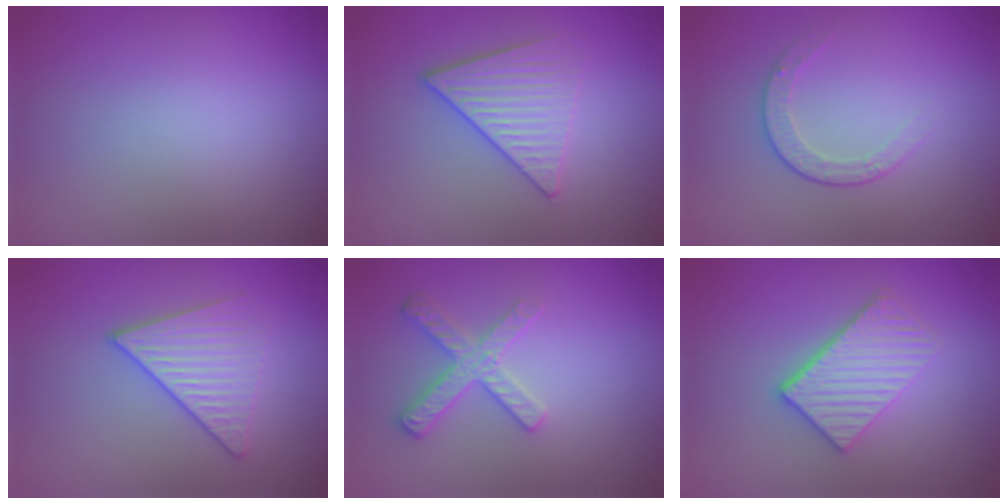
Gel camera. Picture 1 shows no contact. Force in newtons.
{"total": 3.5, "press": 3.4, "slide": 1.1}
{"total": 2.1, "press": 1.4, "slide": 1.5}
{"total": 3.3, "press": 3.1, "slide": 1.1}
{"total": 2.7, "press": 2.6, "slide": 0.5}
{"total": 3.9, "press": 3.2, "slide": 2.2}